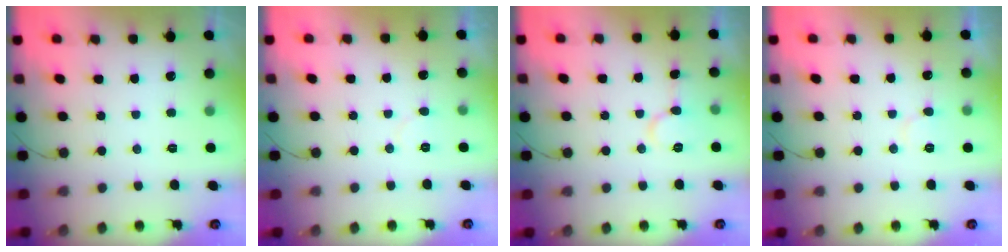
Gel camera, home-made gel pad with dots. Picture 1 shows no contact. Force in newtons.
{"total": 3.6, "press": 3.6, "slide": 0.4}
{"total": 7.5, "press": 7.5, "slide": 0.3}
{"total": 4.7, "press": 4.6, "slide": 0.5}